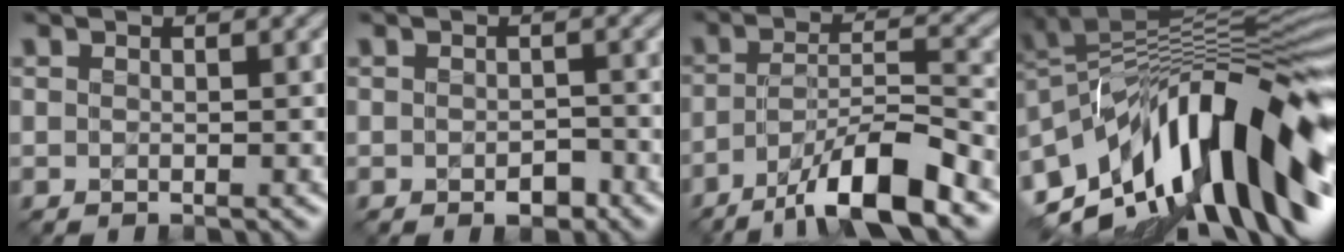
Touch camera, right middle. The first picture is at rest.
{"total": 1.7, "force": [-0.8, 0.9, 1.2], "torque": [-0.018, -0.003, -0.013]}
{"total": 9.2, "force": [-6.0, 2.1, 6.6], "torque": [-0.106, 0.007, -0.106]}
{"total": 16.0, "force": [-5.3, 6.4, 13.6], "torque": [-0.193, 0.031, -0.111]}